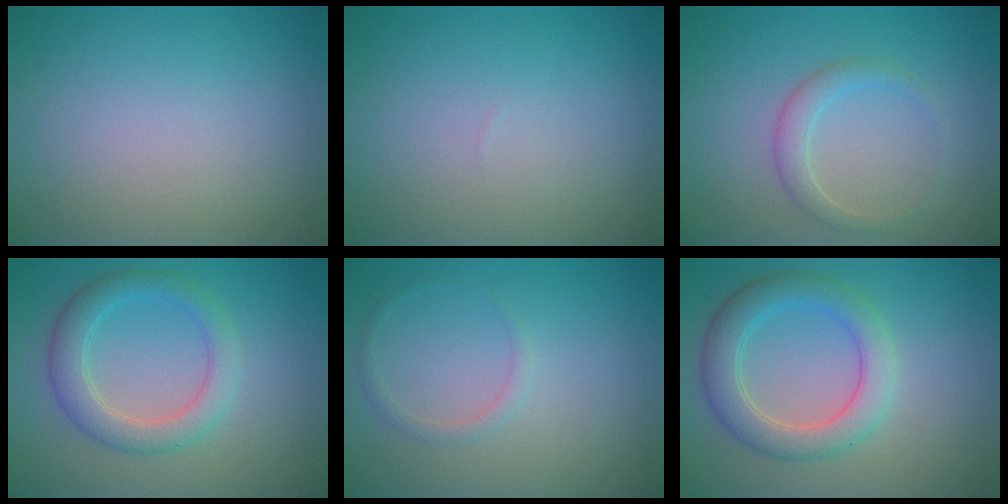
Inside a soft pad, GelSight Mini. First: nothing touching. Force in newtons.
{"total": 0.0}
{"total": 1.9, "press": 1.9, "slide": 0.1}
{"total": 3.7, "press": 3.7, "slide": 0.3}
{"total": 0.9, "press": 0.9, "slide": 0.1}
{"total": 4.6, "press": 4.6, "slide": 0.4}